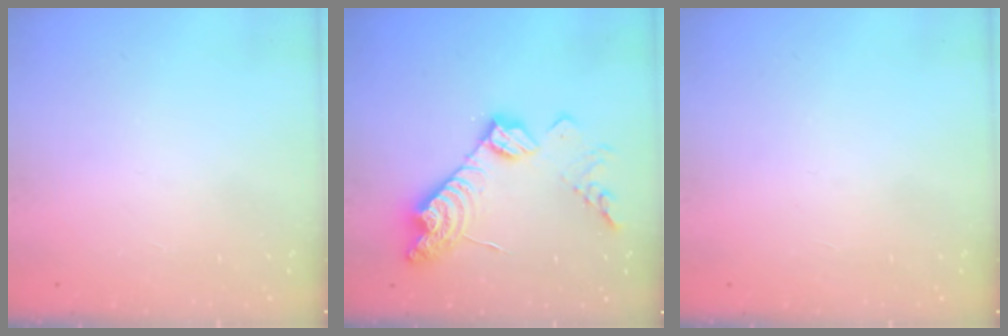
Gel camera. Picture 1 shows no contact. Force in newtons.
{"total": 17.0, "press": 17.0, "slide": 1.1}
{"total": 0.0}